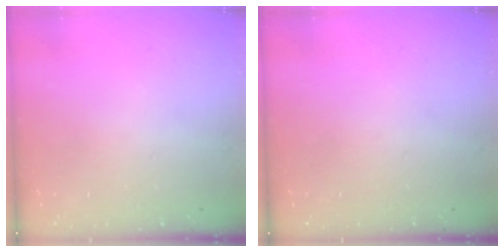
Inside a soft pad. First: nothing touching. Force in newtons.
{"total": 0.0}